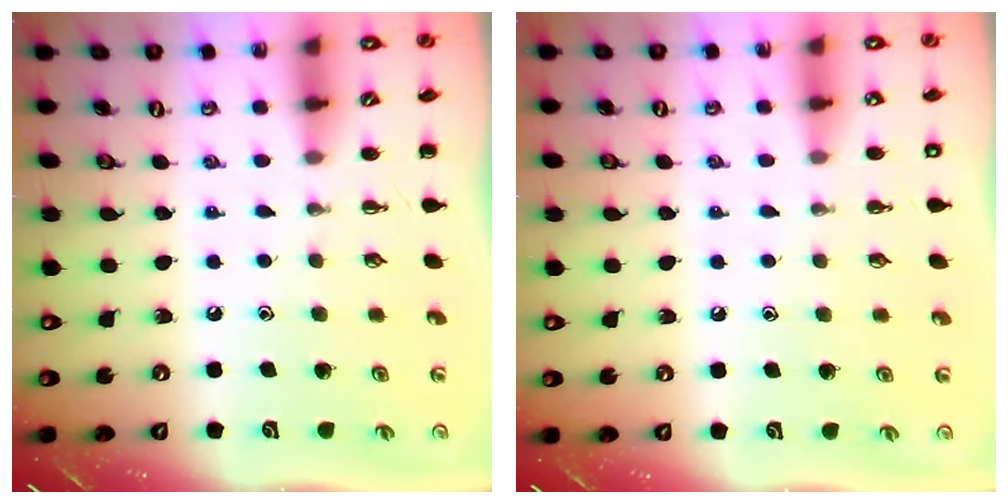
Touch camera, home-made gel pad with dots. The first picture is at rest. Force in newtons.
{"total": 1.3, "press": 1.3, "slide": 0.1}